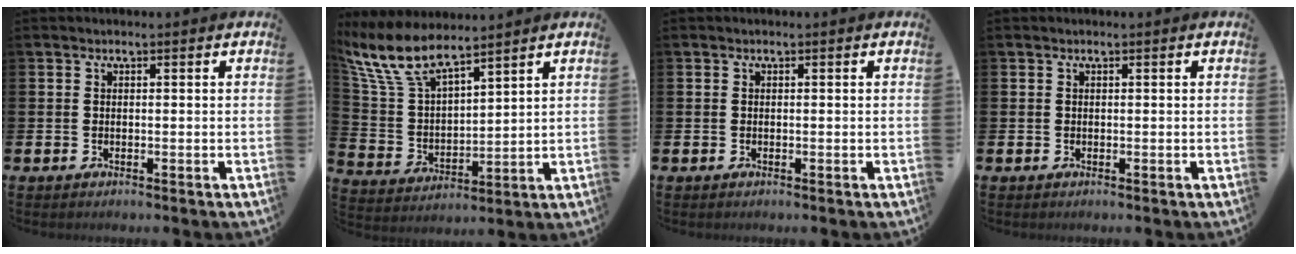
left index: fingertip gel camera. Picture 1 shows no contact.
{"total": 9.6, "force": [8.3, 2.5, 4.2], "torque": [-0.122, -0.036, 0.151]}
{"total": 0.0}
{"total": 0.0}